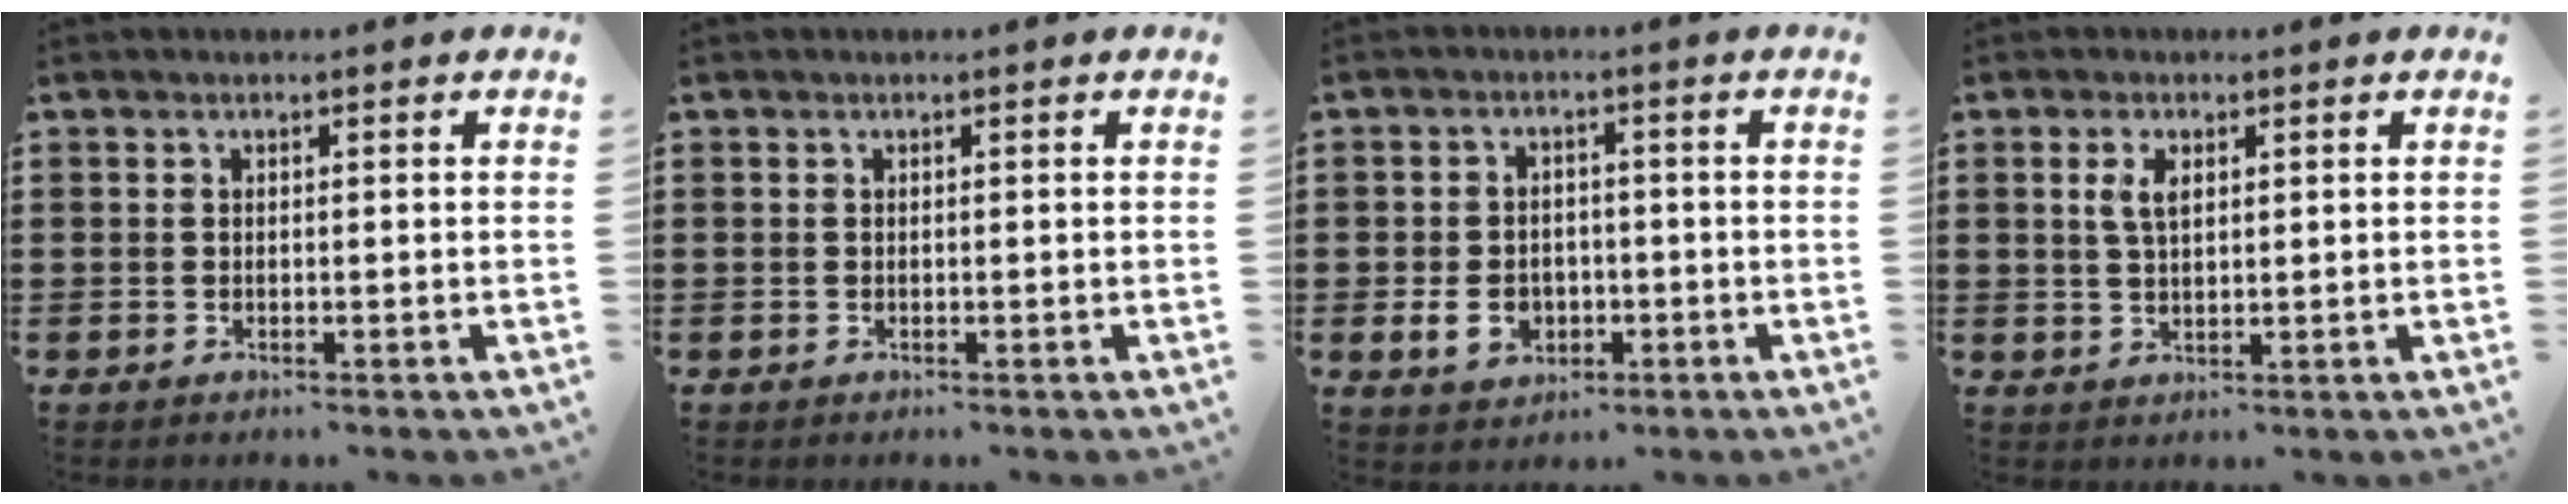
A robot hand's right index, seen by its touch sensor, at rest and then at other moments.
{"total": 0.0}
{"total": 4.7, "force": [-1.2, 3.7, 2.6], "torque": [-0.051, 0.003, -0.027]}
{"total": 3.3, "force": [1.1, 1.6, 2.7], "torque": [-0.059, 0.007, 0.019]}